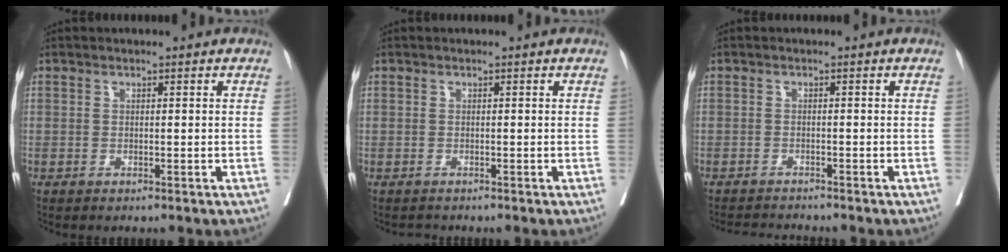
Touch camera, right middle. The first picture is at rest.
{"total": 0.6, "force": [-0.5, 0.3, -0.3], "torque": [0.002, 0.001, -0.011]}
{"total": 3.7, "force": [-3.6, -0.3, 0.5], "torque": [-0.003, -0.014, -0.058]}